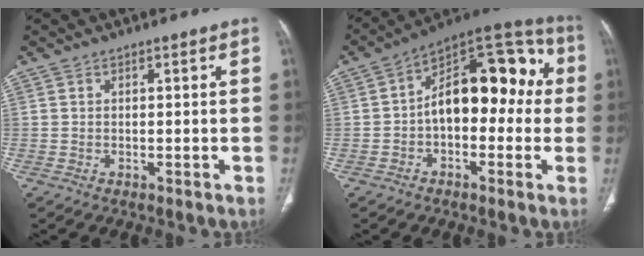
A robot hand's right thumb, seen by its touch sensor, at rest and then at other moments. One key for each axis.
{"total": 18.0, "fx": 0.5, "fy": 10.5, "fz": 14.6, "tx": -0.165, "ty": 0.056, "tz": -0.008}